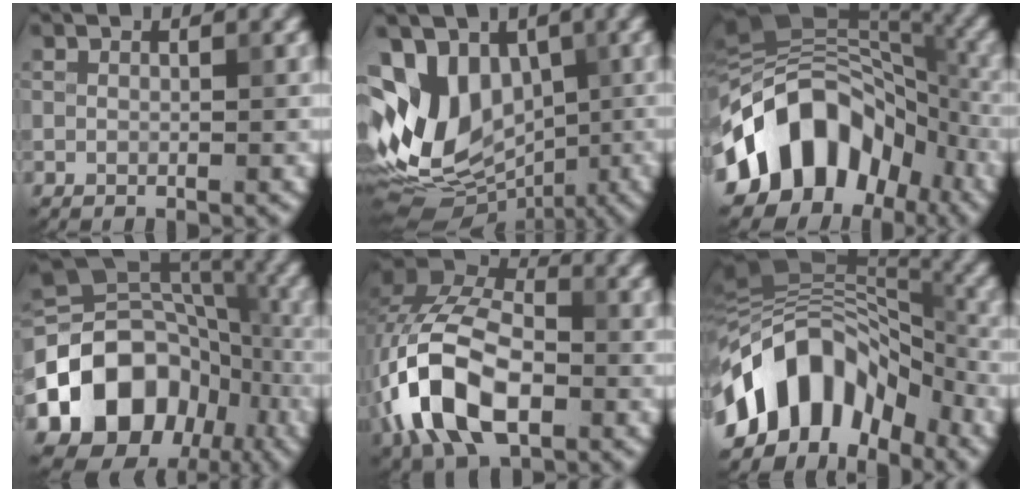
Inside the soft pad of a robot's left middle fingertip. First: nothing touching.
{"total": 12.9, "force": [-0.2, 9.2, 9.0], "torque": [-0.152, 0.005, -0.006]}
{"total": 13.3, "force": [-5.0, 9.5, 7.8], "torque": [-0.121, 0.020, -0.103]}
{"total": 13.1, "force": [-5.1, 10.1, 6.7], "torque": [-0.127, 0.000, -0.097]}
{"total": 11.8, "force": [-3.7, 6.9, 8.8], "torque": [-0.188, 0.004, -0.084]}
{"total": 12.3, "force": [-5.3, 7.8, 8.0], "torque": [-0.124, 0.030, -0.110]}